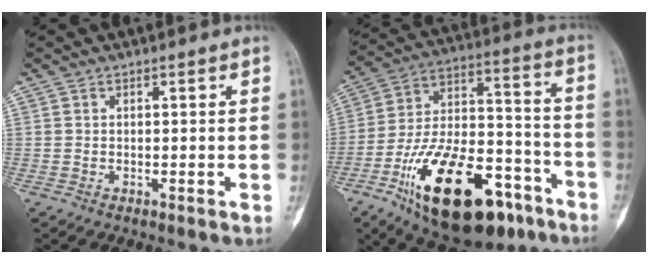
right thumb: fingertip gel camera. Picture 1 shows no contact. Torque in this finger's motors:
{"motor_torque": [0.91, 0.82, 1.97, -0.81, 0.20]}